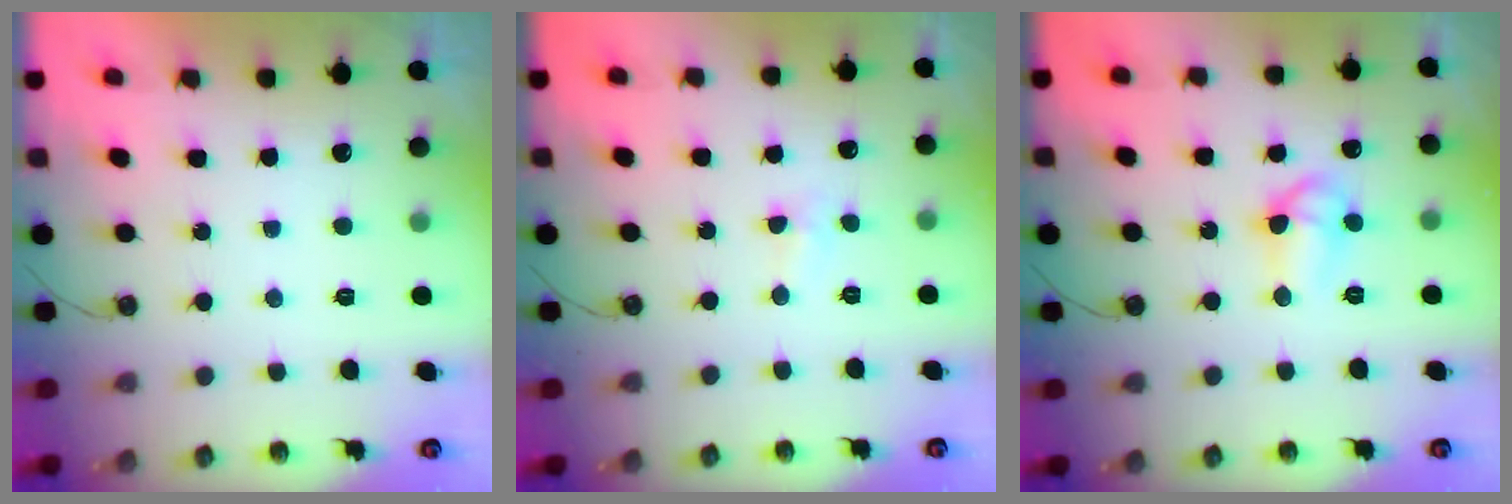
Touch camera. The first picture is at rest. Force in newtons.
{"total": 2.4, "press": 2.3, "slide": 0.4}
{"total": 8.2, "press": 8.2, "slide": 0.9}